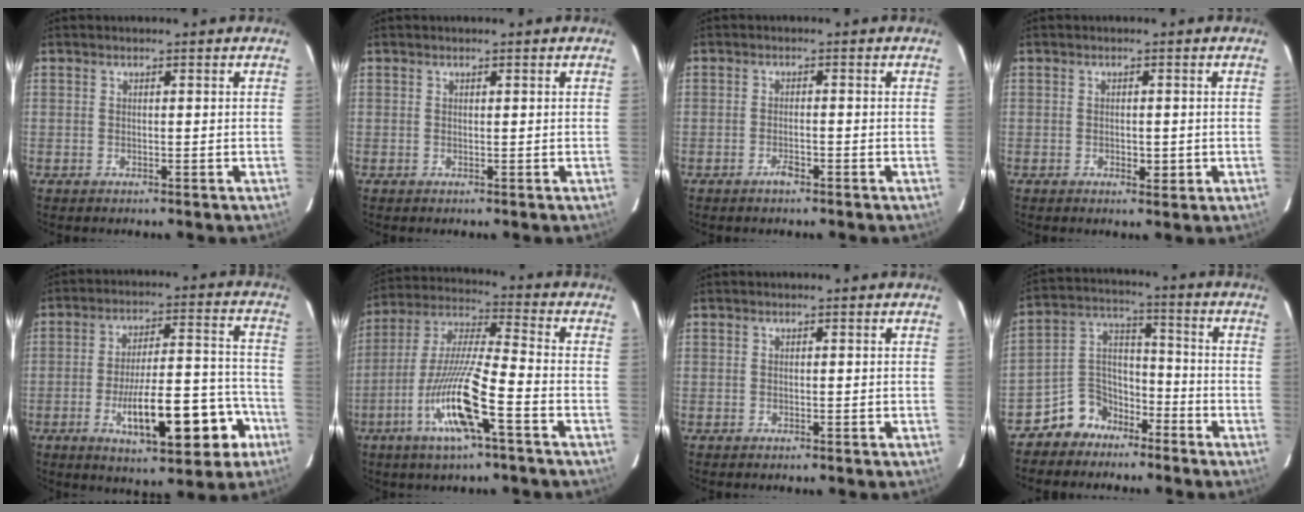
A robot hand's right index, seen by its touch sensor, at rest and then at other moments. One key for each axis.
{"total": 0.0}
{"total": 1.6, "fx": -1.1, "fy": 0.2, "fz": 1.1, "tx": -0.022, "ty": 0.000, "tz": -0.019}
{"total": 1.9, "fx": -0.5, "fy": 0.9, "fz": 1.6, "tx": -0.024, "ty": 0.000, "tz": -0.003}
{"total": 16.1, "fx": -6.5, "fy": 4.4, "fz": 14.1, "tx": -0.216, "ty": 0.018, "tz": -0.087}
{"total": 14.7, "fx": -6.0, "fy": 0.8, "fz": 13.4, "tx": -0.272, "ty": -0.009, "tz": -0.115}
{"total": 0.0}
{"total": 7.9, "fx": -5.8, "fy": 5.3, "fz": 1.1, "tx": -0.020, "ty": 0.034, "tz": -0.106}